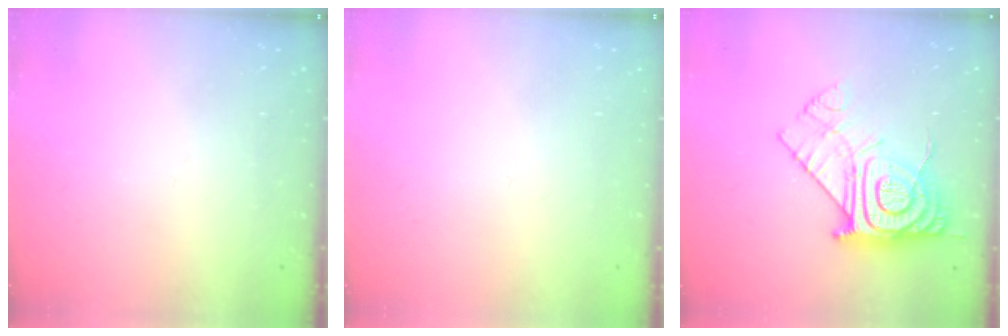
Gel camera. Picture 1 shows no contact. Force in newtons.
{"total": 1.5, "press": 1.5, "slide": 0.1}
{"total": 14.8, "press": 14.7, "slide": 1.3}